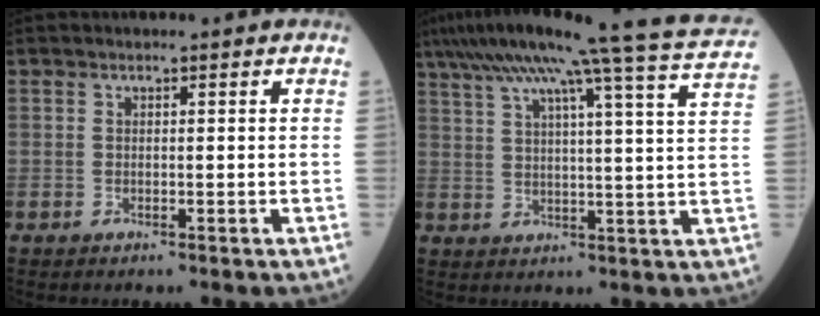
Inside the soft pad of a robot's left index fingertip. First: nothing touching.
{"total": 22.7, "force": [19.0, -2.4, 12.1], "torque": [-0.210, -0.024, 0.245]}